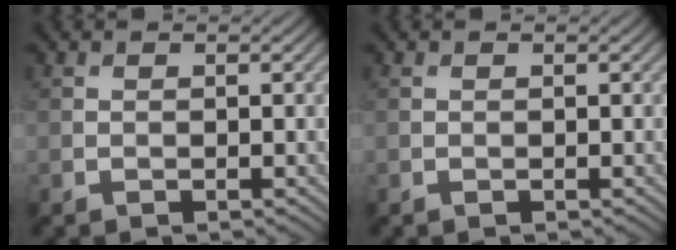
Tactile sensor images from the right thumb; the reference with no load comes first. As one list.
[{"total": 0.0}]